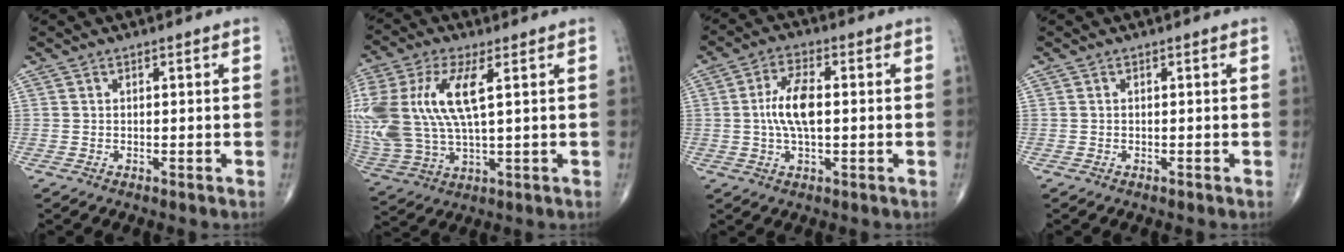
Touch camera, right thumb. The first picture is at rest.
{"total": 19.8, "force": [4.3, 8.6, 17.3], "torque": [-0.417, 0.003, 0.087]}
{"total": 8.0, "force": [0.2, 3.4, 7.2], "torque": [-0.146, 0.009, -0.001]}
{"total": 0.0}